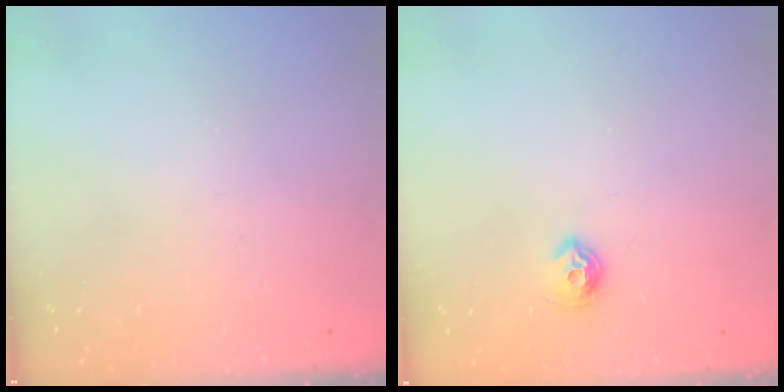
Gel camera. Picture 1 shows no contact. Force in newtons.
{"total": 6.9, "press": 6.8, "slide": 1.0}